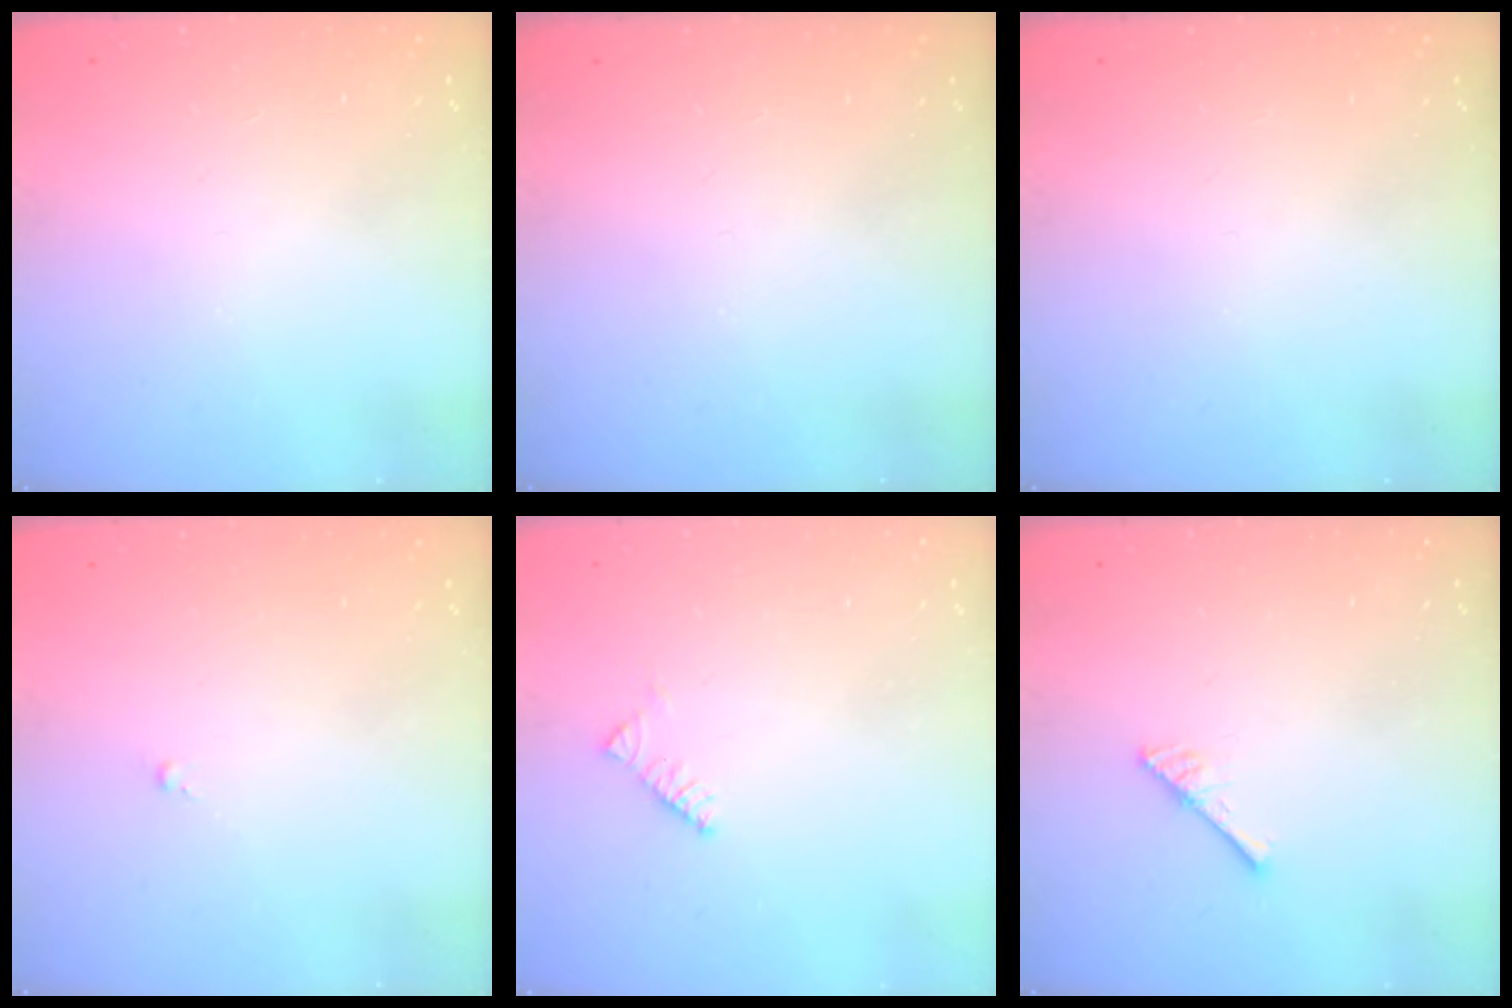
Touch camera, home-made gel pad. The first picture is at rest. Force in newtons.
{"total": 0.0}
{"total": 0.0}
{"total": 0.0}
{"total": 2.9, "press": 2.9, "slide": 0.5}
{"total": 4.2, "press": 4.2, "slide": 0.4}